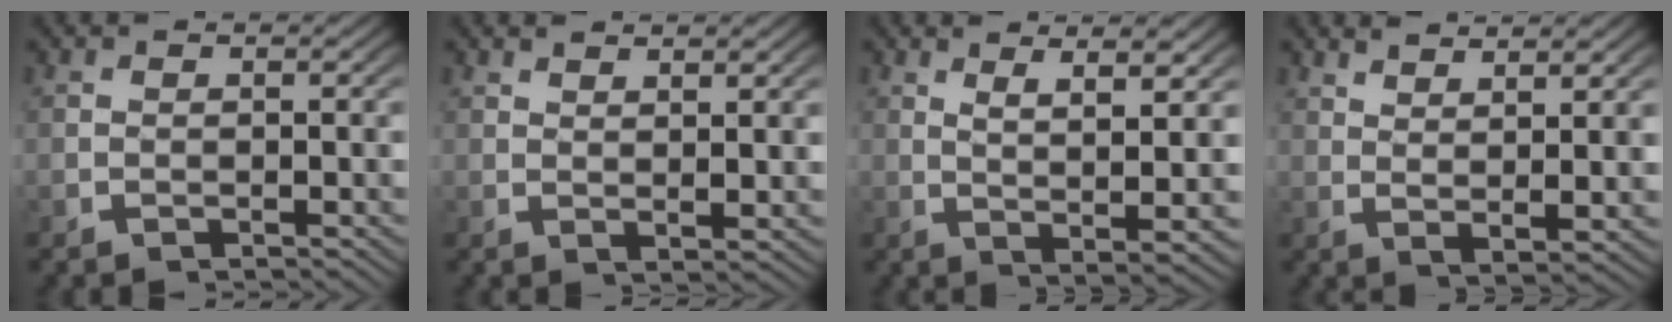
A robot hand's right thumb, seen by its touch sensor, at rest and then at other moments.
{"total": 1.9, "force": [1.8, -0.1, 0.7], "torque": [-0.012, -0.004, 0.038]}
{"total": 5.3, "force": [1.9, 1.2, 4.8], "torque": [-0.085, -0.007, 0.039]}
{"total": 3.6, "force": [2.8, 0.3, 2.2], "torque": [-0.040, 0.000, 0.057]}